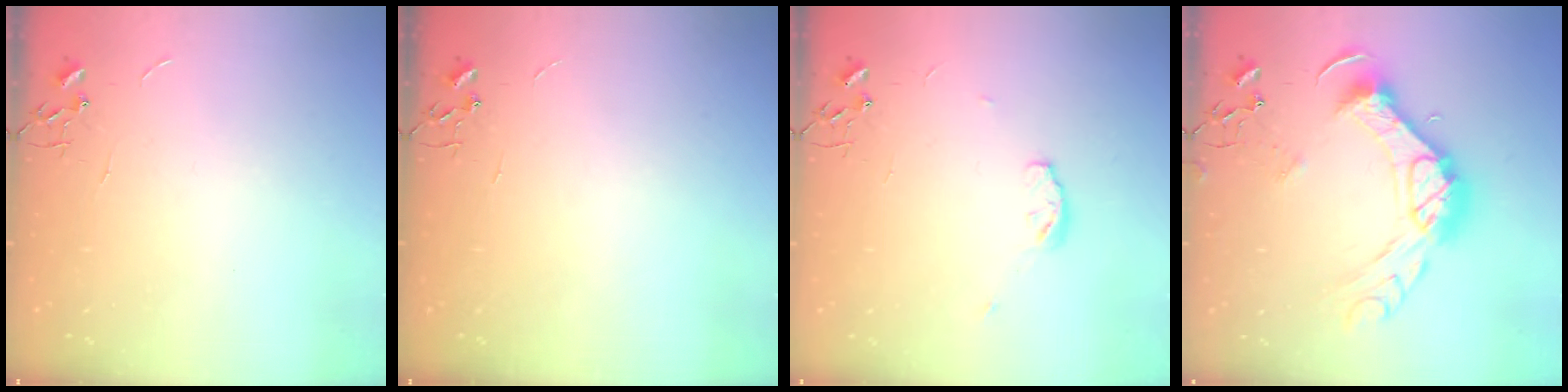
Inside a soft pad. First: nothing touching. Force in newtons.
{"total": 0.0}
{"total": 5.9, "press": 5.8, "slide": 1.1}
{"total": 19.9, "press": 19.9, "slide": 1.4}